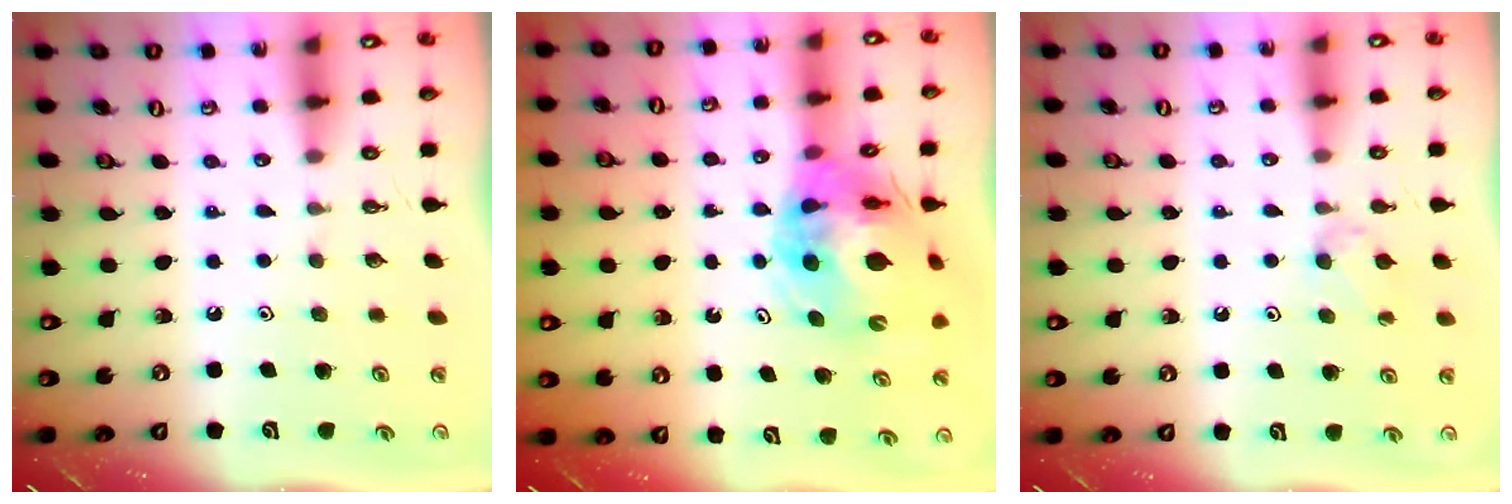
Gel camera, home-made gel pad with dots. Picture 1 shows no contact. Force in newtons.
{"total": 17.0, "press": 16.9, "slide": 2.1}
{"total": 4.5, "press": 4.5, "slide": 0.6}